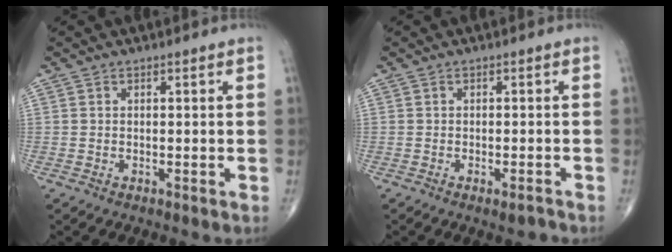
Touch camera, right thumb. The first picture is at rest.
{"total": 1.9, "force": [-1.2, 0.6, 1.3], "torque": [-0.018, 0.004, -0.016]}